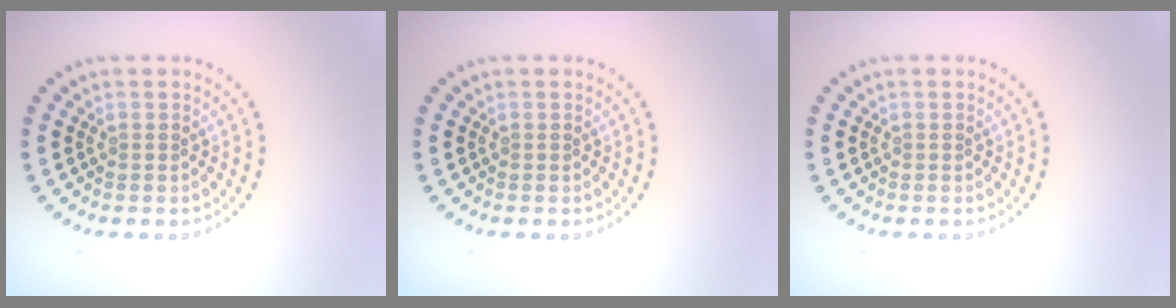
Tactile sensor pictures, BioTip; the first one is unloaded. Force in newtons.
{"total": 0.0}
{"total": 0.0}